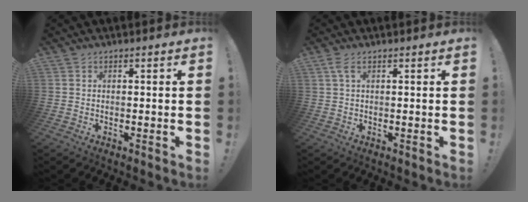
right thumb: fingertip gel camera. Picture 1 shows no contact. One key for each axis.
{"total": 2.6, "fx": 1.0, "fy": 0.9, "fz": 2.2, "tx": -0.047, "ty": 0.002, "tz": 0.018}